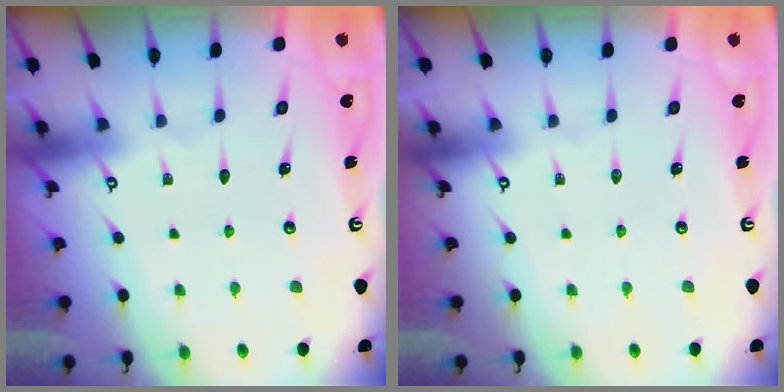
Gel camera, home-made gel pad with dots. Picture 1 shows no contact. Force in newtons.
{"total": 0.0}